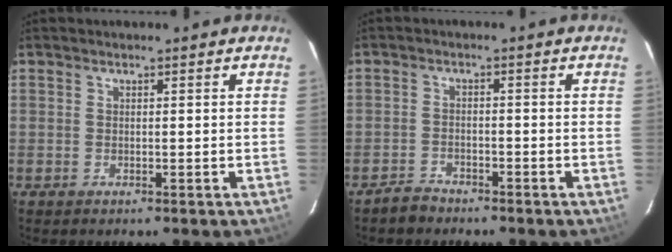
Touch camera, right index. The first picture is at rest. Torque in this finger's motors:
{"motor_torque": [0.33, 0.28, 0.02, -0.01]}